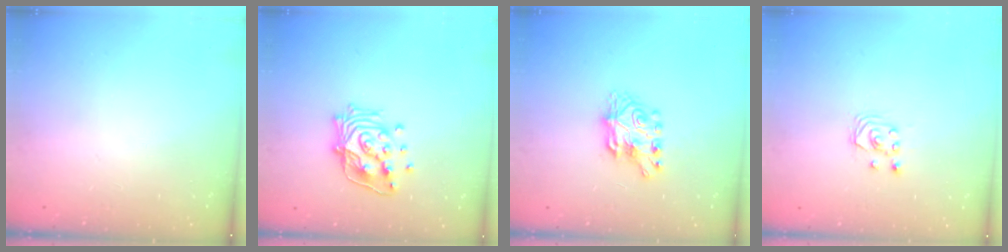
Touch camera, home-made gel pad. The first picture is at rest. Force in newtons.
{"total": 15.9, "press": 15.9, "slide": 1.3}
{"total": 7.7, "press": 7.6, "slide": 0.7}
{"total": 2.9, "press": 2.8, "slide": 0.3}